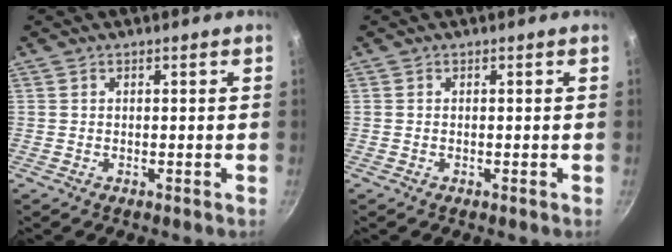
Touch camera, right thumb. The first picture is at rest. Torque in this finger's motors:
{"motor_torque": [-0.11, -0.04, -0.07, -0.03, -0.02]}